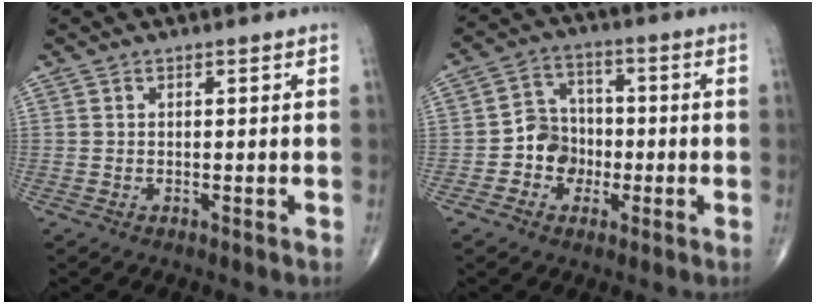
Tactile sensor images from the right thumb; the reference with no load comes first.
{"total": 7.2, "force": [-1.9, 6.4, 2.7], "torque": [-0.009, 0.027, -0.043]}